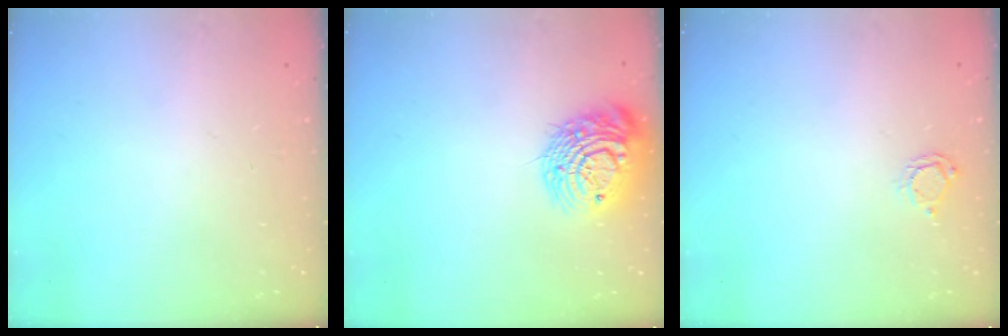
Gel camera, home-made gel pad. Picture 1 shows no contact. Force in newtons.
{"total": 15.5, "press": 15.4, "slide": 1.4}
{"total": 3.9, "press": 3.9, "slide": 0.6}